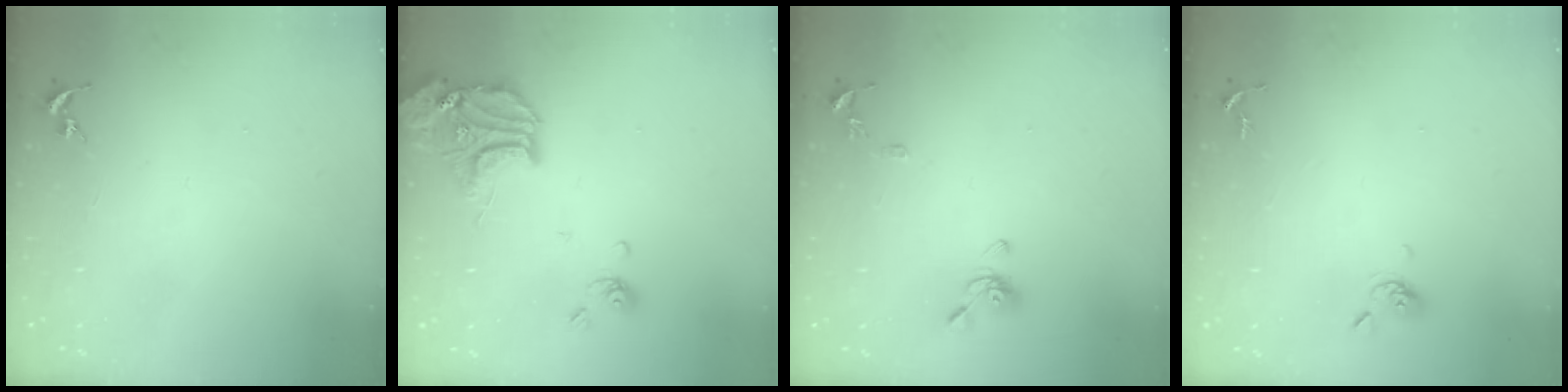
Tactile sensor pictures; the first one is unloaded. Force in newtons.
{"total": 16.0, "press": 15.8, "slide": 2.5}
{"total": 9.4, "press": 9.4, "slide": 1.0}
{"total": 4.7, "press": 4.7, "slide": 0.7}